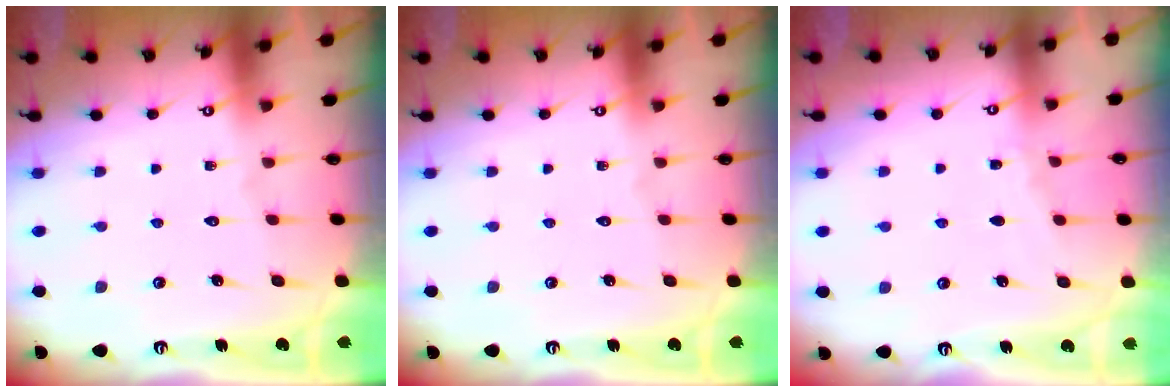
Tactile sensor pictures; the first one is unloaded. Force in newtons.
{"total": 0.0}
{"total": 2.8, "press": 2.8, "slide": 0.4}